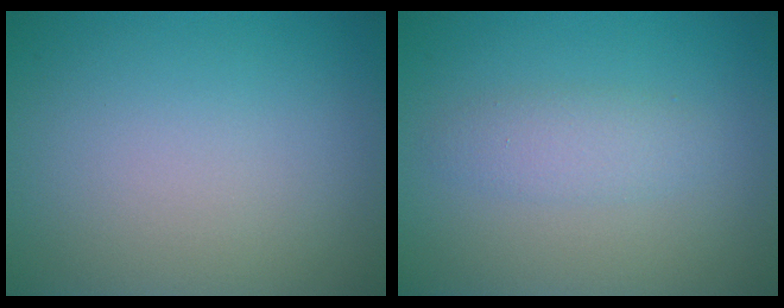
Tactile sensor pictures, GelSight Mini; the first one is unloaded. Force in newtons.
{"total": 1.9, "press": 1.9, "slide": 0.1}